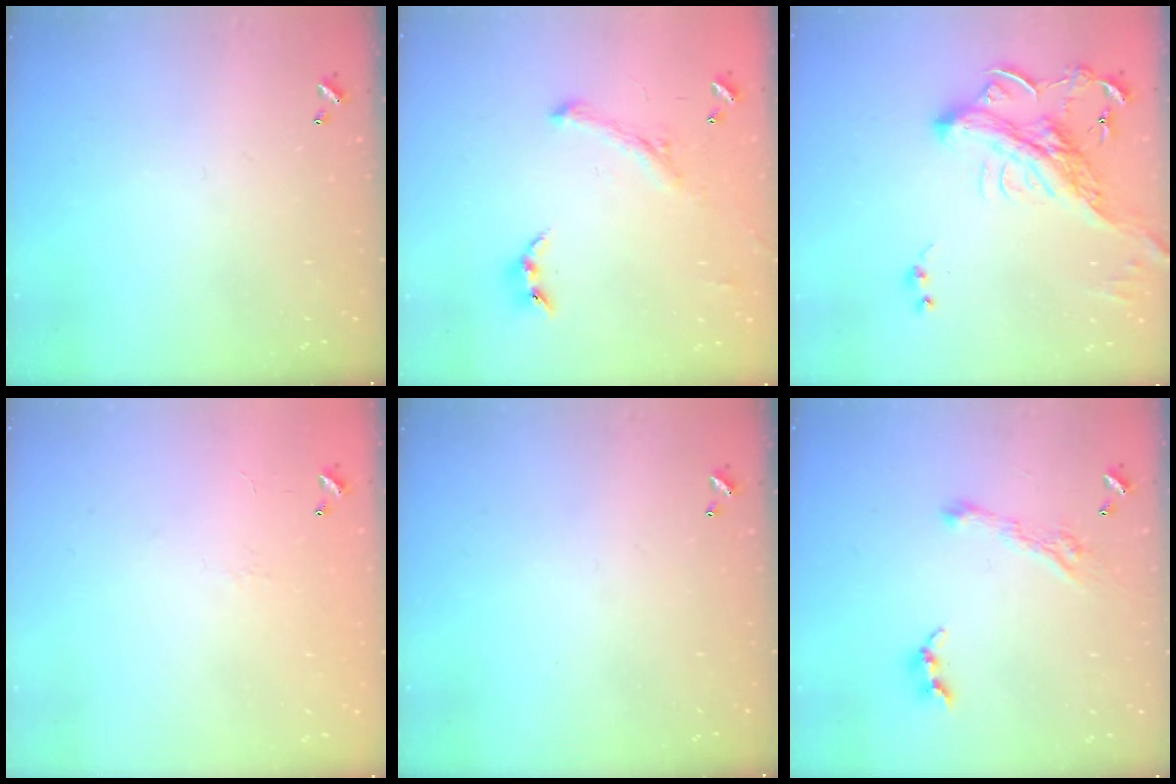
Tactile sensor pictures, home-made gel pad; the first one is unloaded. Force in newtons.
{"total": 0.0}
{"total": 6.2, "press": 6.0, "slide": 1.5}
{"total": 9.1, "press": 9.1, "slide": 0.5}
{"total": 0.0}
{"total": 5.9, "press": 5.8, "slide": 0.6}